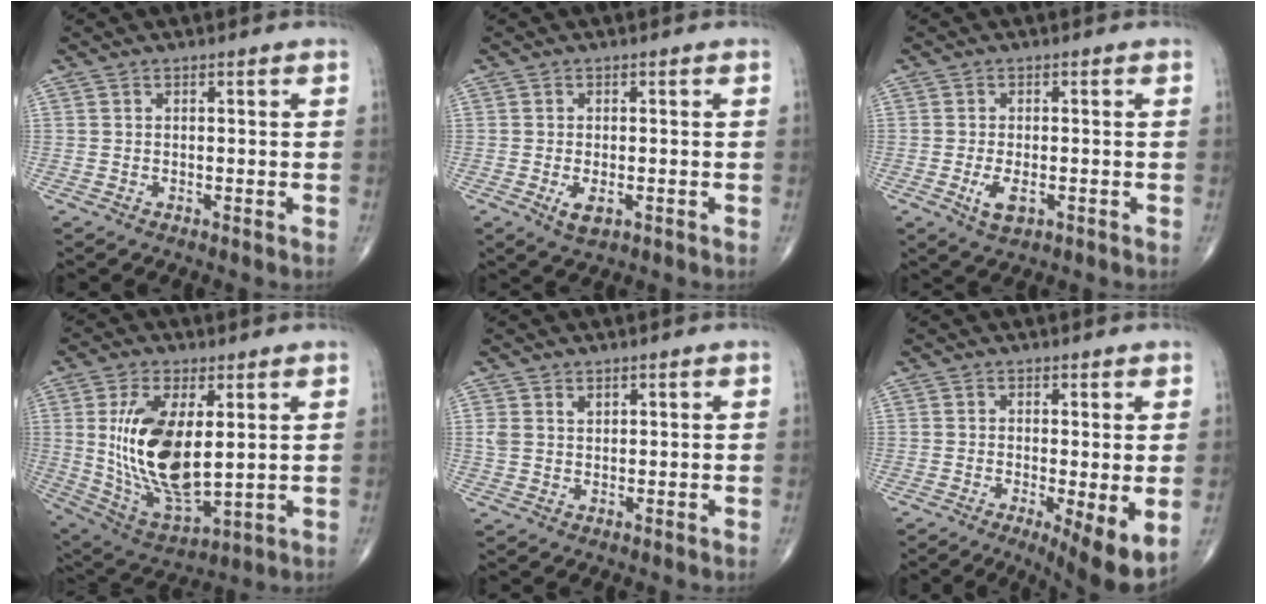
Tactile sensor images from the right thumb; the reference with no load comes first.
{"total": 3.2, "force": [-1.1, 1.5, 2.6], "torque": [-0.047, -0.005, -0.014]}
{"total": 4.0, "force": [-1.3, 1.9, 3.3], "torque": [-0.062, -0.005, -0.019]}
{"total": 18.1, "force": [2.5, 8.4, 15.8], "torque": [-0.297, -0.023, 0.063]}
{"total": 2.5, "force": [1.3, 1.6, 1.3], "torque": [-0.023, -0.002, 0.031]}
{"total": 8.3, "force": [-1.7, 2.0, 7.8], "torque": [-0.121, -0.025, -0.025]}